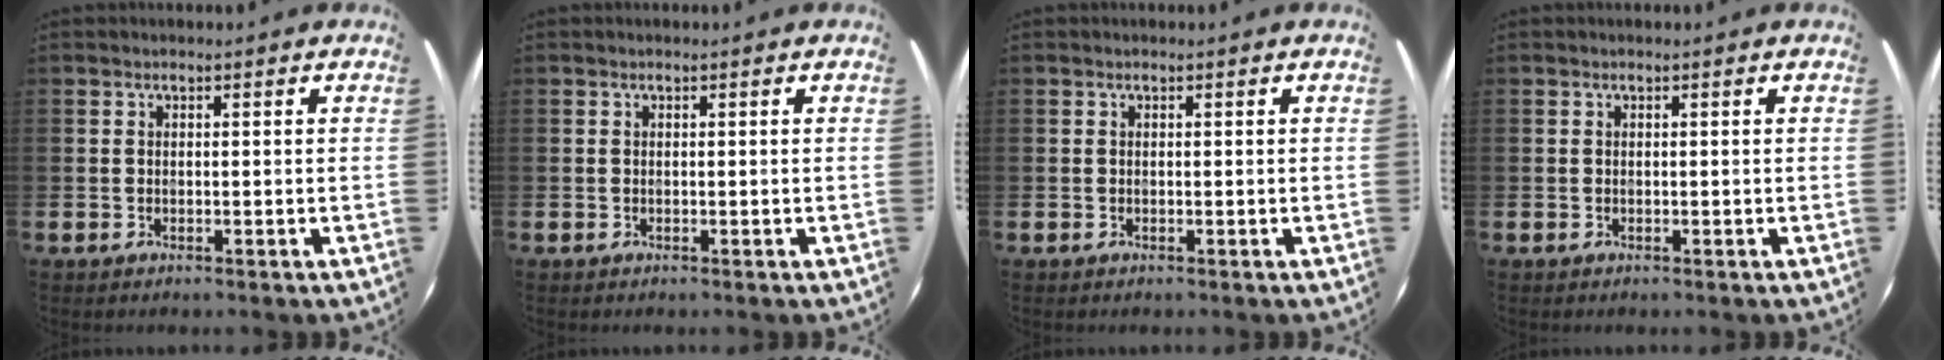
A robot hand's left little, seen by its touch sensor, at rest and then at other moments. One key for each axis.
{"total": 0.0}
{"total": 0.0}
{"total": 0.0}